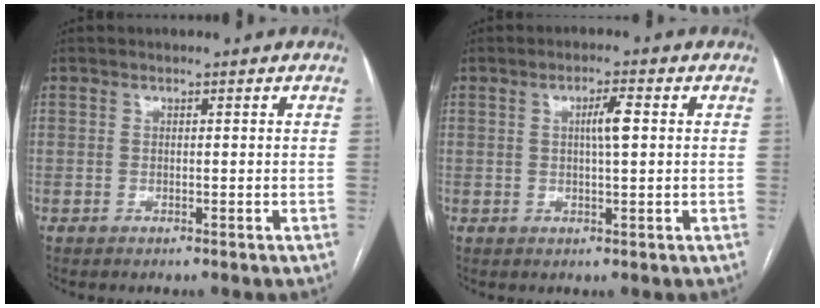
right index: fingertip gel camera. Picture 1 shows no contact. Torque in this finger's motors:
{"motor_torque": [0.22, 0.10, 0.06, 0.06]}